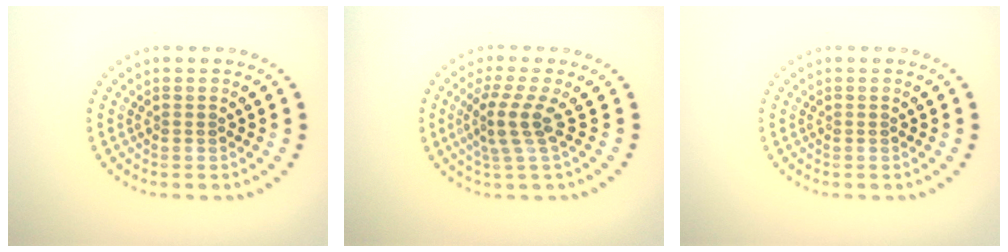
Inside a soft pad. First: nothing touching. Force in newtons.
{"total": 2.9, "press": 2.0, "slide": 2.1}
{"total": 0.0}